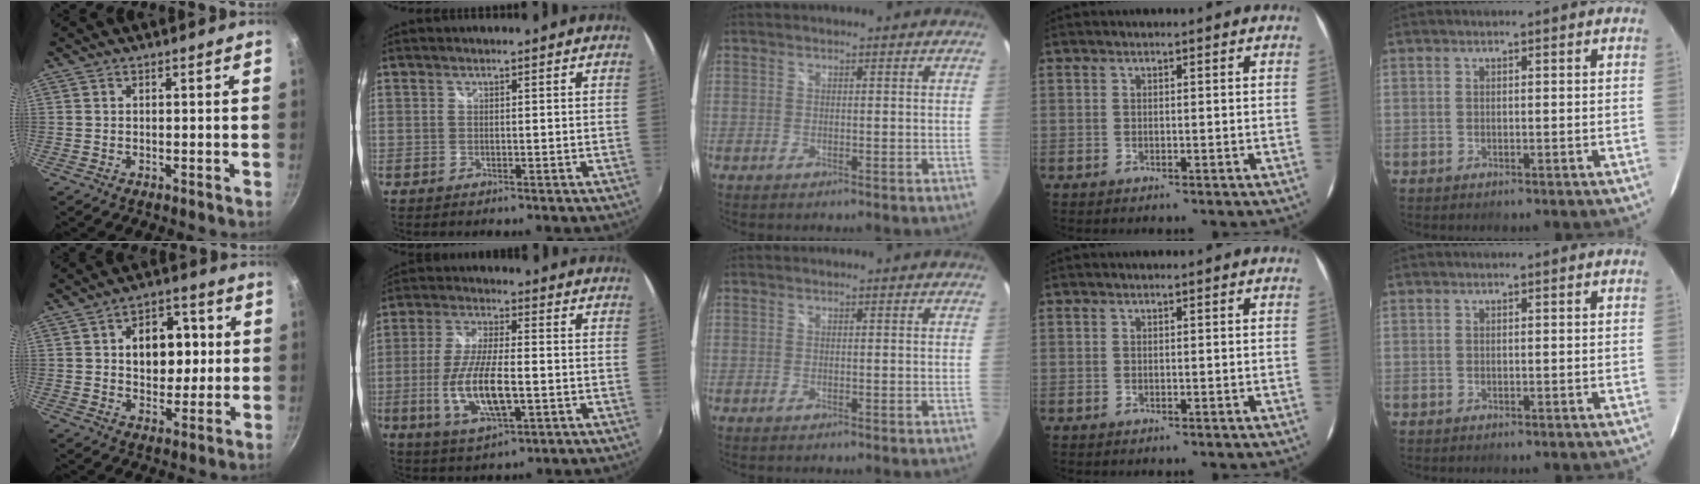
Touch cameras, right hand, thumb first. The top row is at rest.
{"thumb": {"total": 12.0, "force": [1.7, 8.4, 8.3], "torque": [-0.075, 0.008, 0.024]}, "index": {"total": 12.6, "force": [-2.9, 4.3, 11.5], "torque": [-0.235, -0.012, -0.051]}}